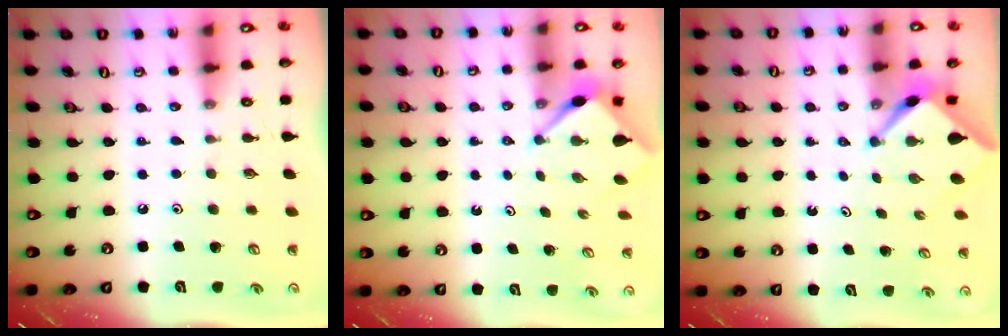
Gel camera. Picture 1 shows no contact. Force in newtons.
{"total": 2.9, "press": 2.9, "slide": 0.3}
{"total": 2.8, "press": 2.7, "slide": 0.3}